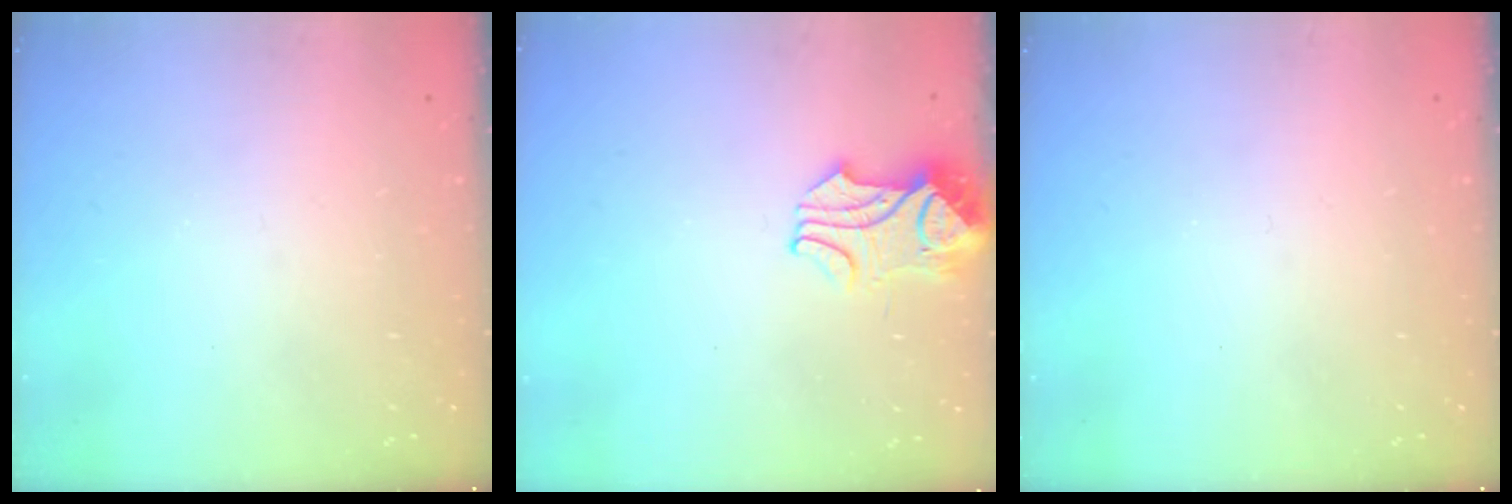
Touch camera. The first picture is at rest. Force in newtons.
{"total": 2.4, "press": 2.3, "slide": 0.6}
{"total": 0.0}